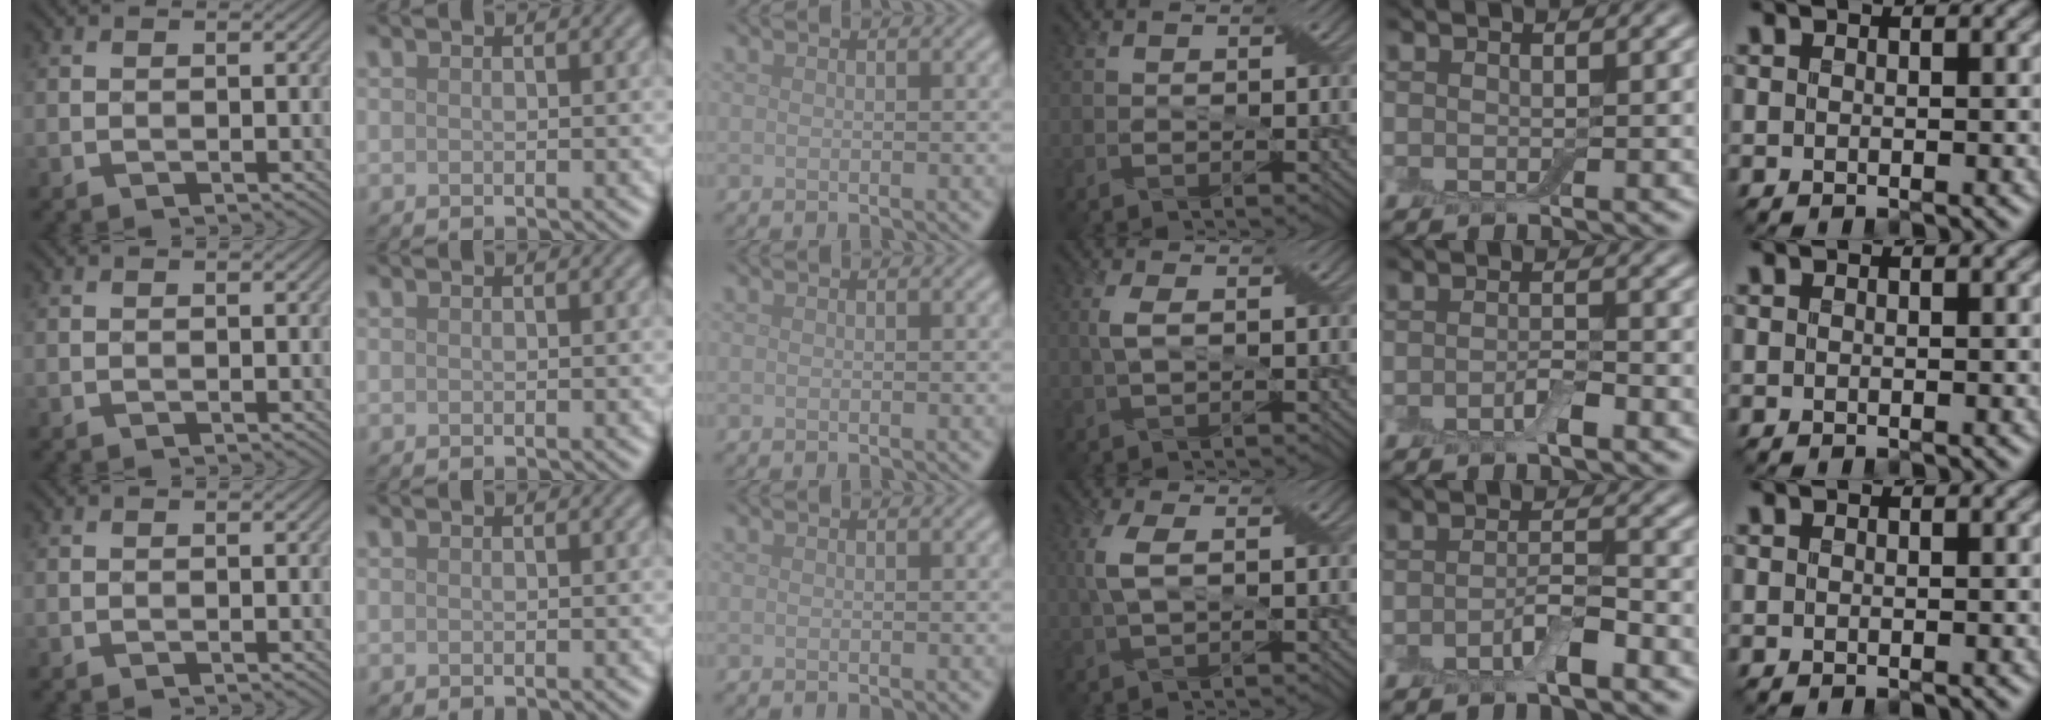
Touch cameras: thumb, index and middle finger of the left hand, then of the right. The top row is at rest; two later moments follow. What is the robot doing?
{"motion": "shake", "object": "box of matches"}